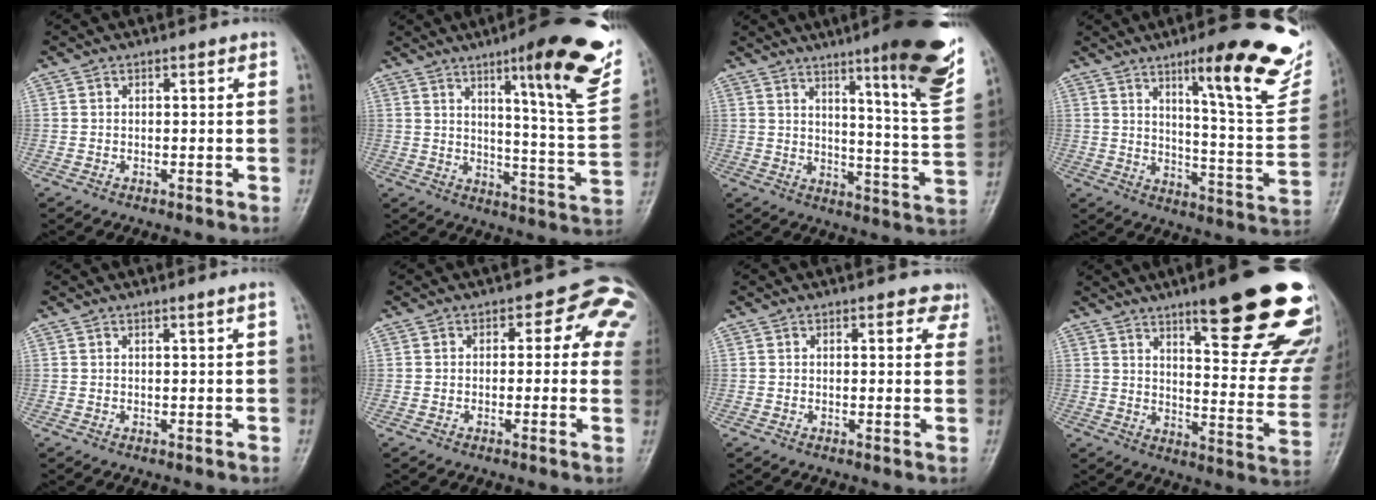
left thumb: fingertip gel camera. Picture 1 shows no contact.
{"total": 22.3, "force": [12.3, 3.4, 18.2], "torque": [-0.209, -0.059, 0.173]}
{"total": 20.2, "force": [11.7, 2.3, 16.2], "torque": [-0.190, -0.065, 0.163]}
{"total": 22.0, "force": [13.2, 4.0, 17.1], "torque": [-0.187, -0.064, 0.189]}
{"total": 0.9, "force": [0.5, -0.4, 0.6], "torque": [-0.021, -0.008, 0.013]}
{"total": 7.7, "force": [2.1, 5.2, 5.3], "torque": [-0.002, 0.006, 0.006]}
{"total": 3.3, "force": [2.4, 1.8, 1.4], "torque": [0.013, -0.011, 0.017]}
{"total": 26.3, "force": [15.9, 6.0, 20.2], "torque": [-0.204, -0.071, 0.218]}